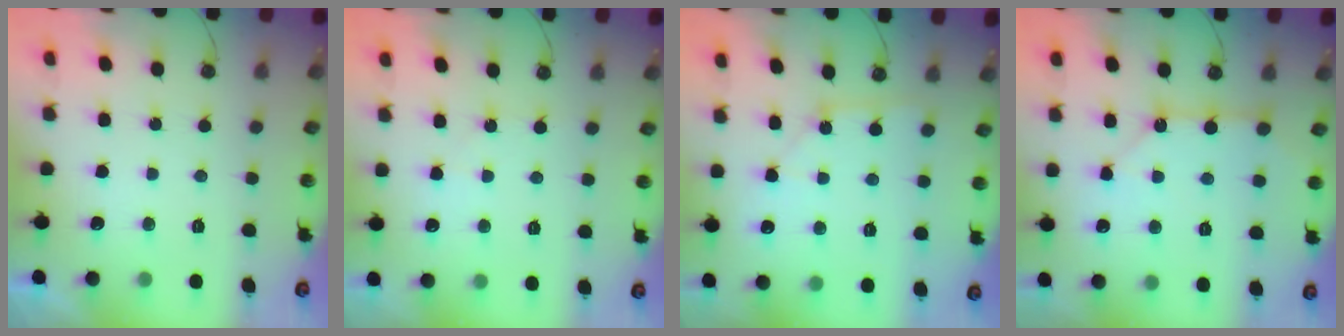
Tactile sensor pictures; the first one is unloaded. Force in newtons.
{"total": 3.0, "press": 2.9, "slide": 0.5}
{"total": 2.0, "press": 2.0, "slide": 0.3}
{"total": 5.2, "press": 5.2, "slide": 0.5}